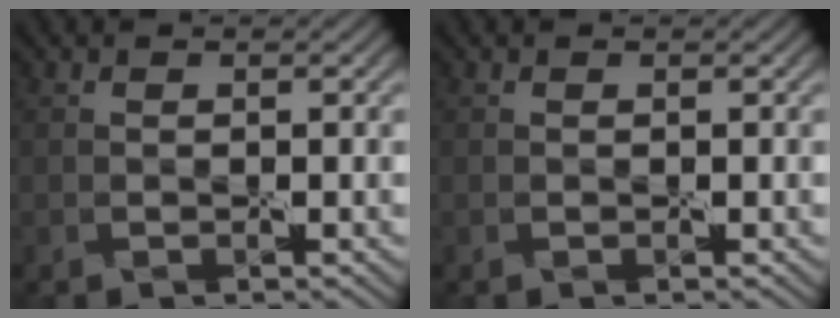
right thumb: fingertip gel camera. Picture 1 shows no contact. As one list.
[{"total": 0.0}]